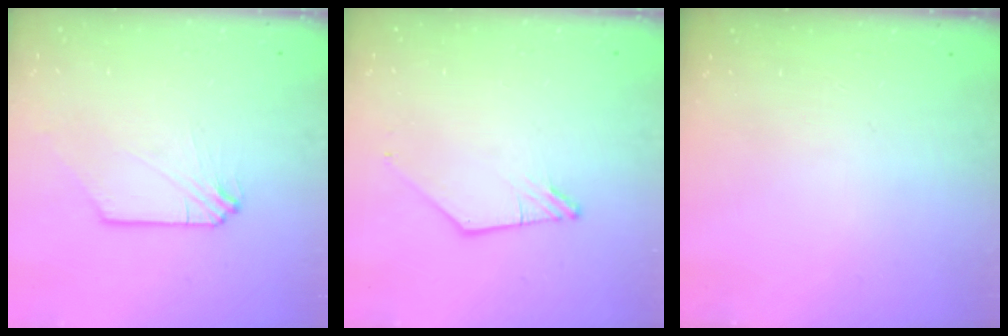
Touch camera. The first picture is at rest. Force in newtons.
{"total": 0.7, "press": 0.7, "slide": 0.2}
{"total": 0.0}